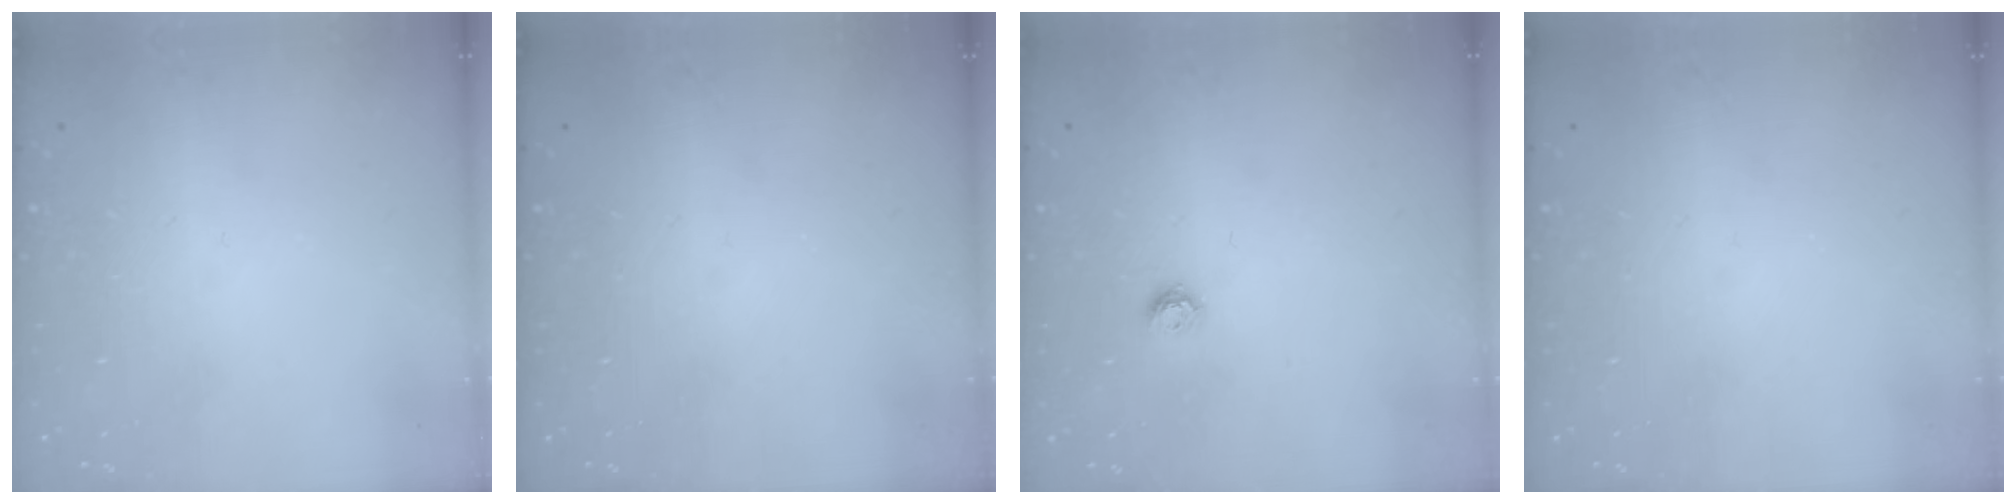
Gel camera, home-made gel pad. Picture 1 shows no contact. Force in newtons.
{"total": 0.0}
{"total": 4.6, "press": 4.6, "slide": 0.5}
{"total": 0.0}